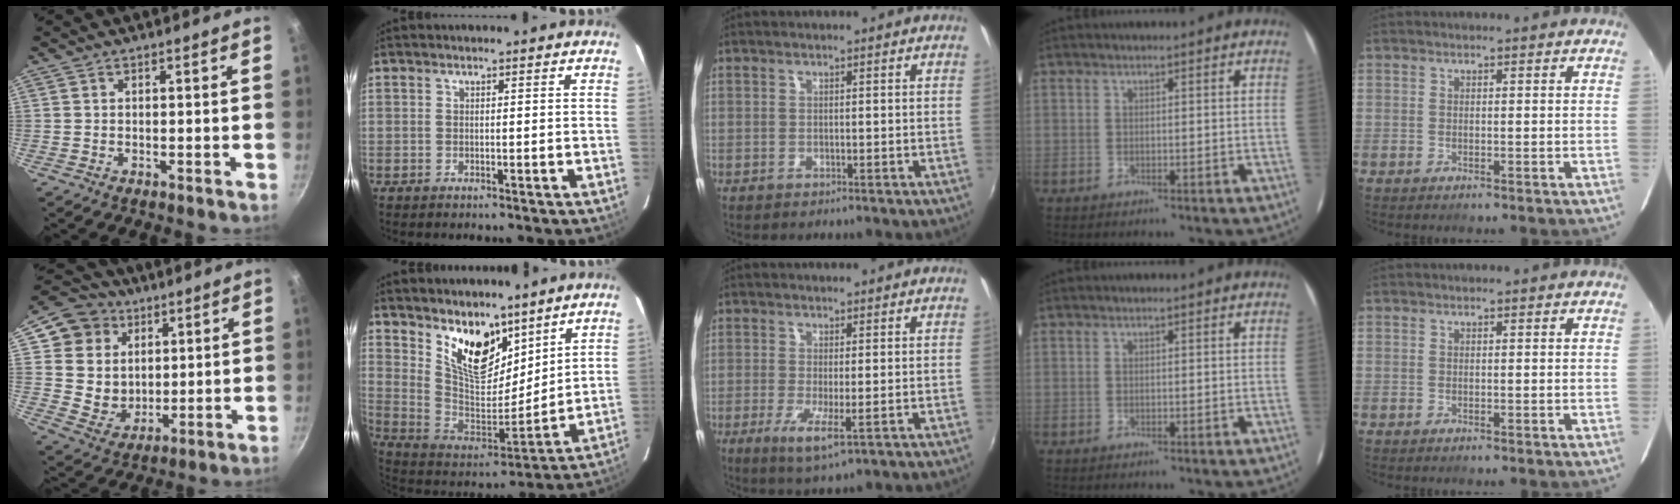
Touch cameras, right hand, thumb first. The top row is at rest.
{"thumb": {"total": 13.1, "force": [4.7, 11.5, 4.4], "torque": [-0.041, -0.007, 0.090]}, "index": {"total": 15.3, "force": [10.2, 7.3, 8.7], "torque": [-0.159, -0.013, 0.194]}, "middle": {"total": 5.1, "force": [-1.6, 0.6, 4.8], "torque": [-0.101, -0.018, -0.028]}}